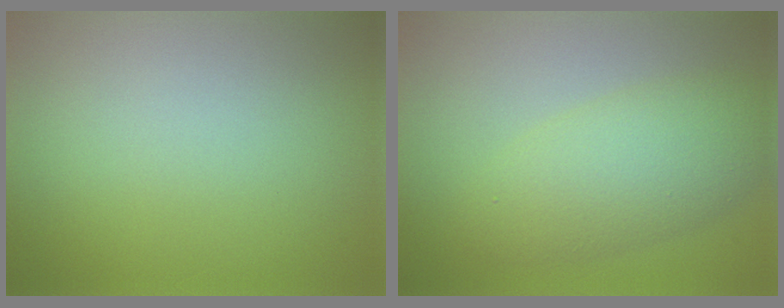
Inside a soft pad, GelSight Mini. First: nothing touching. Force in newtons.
{"total": 4.8, "press": 4.8, "slide": 0.1}